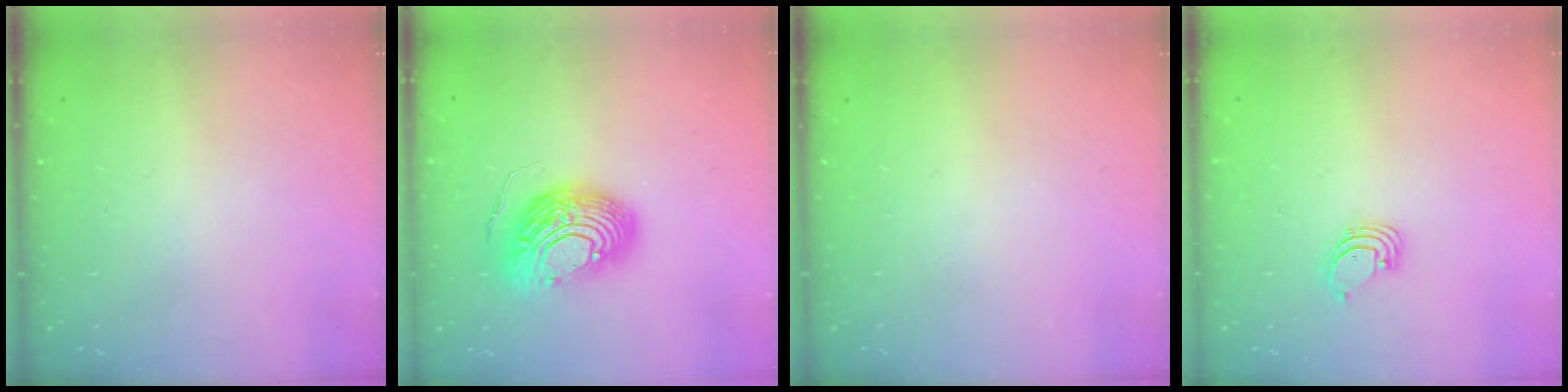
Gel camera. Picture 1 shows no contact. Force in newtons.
{"total": 15.7, "press": 15.7, "slide": 1.3}
{"total": 0.0}
{"total": 1.4, "press": 1.4, "slide": 0.1}